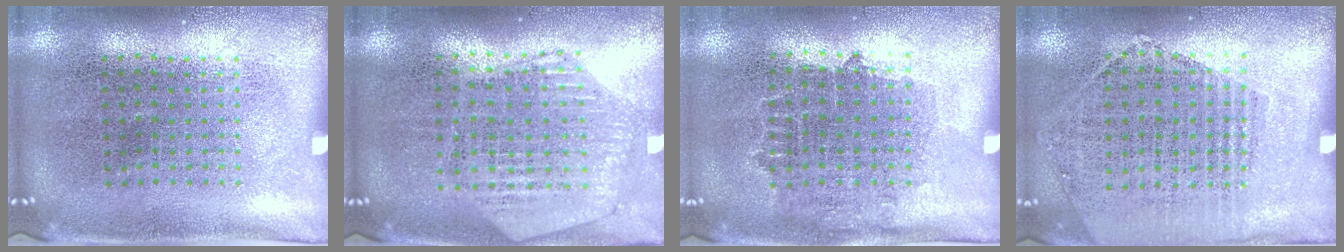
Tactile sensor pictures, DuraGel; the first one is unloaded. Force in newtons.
{"total": 1.1, "press": 1.1, "slide": 0.3}
{"total": 0.8, "press": 0.7, "slide": 0.4}
{"total": 1.0, "press": 0.9, "slide": 0.5}